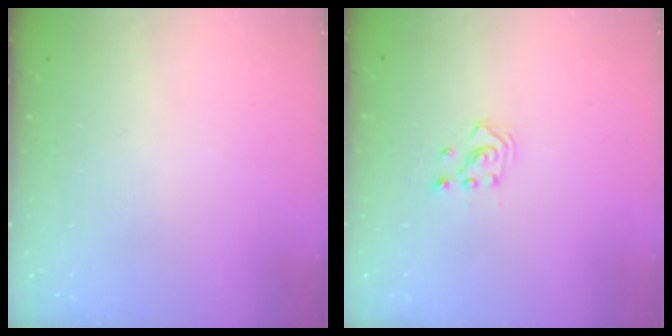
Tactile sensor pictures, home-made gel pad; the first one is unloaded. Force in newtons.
{"total": 2.9, "press": 2.9, "slide": 0.3}